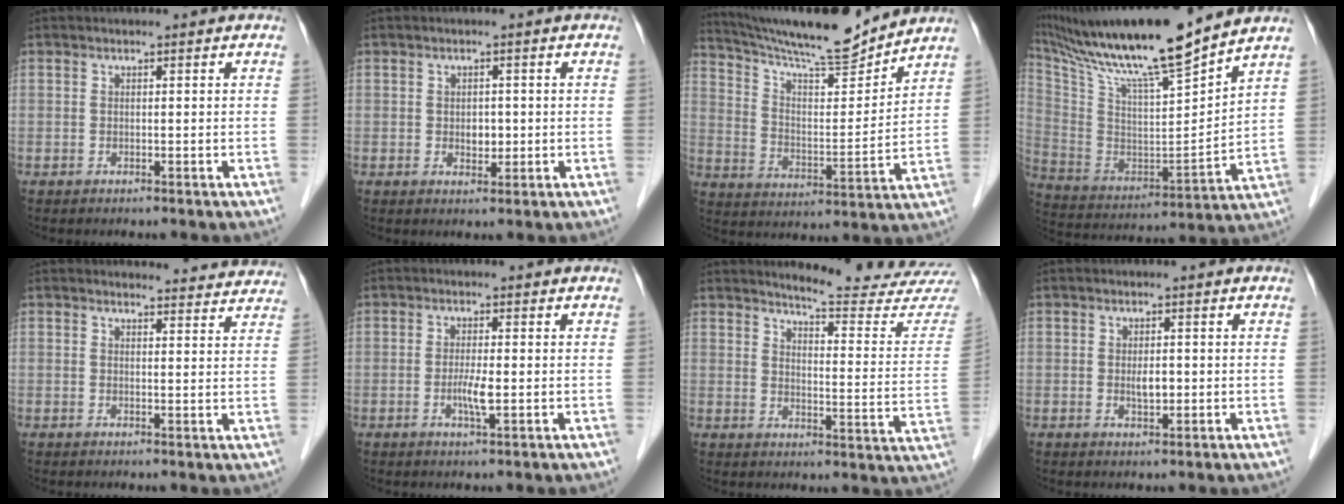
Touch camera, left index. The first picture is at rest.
{"total": 2.0, "force": [-0.3, 1.4, 1.5], "torque": [-0.023, -0.003, -0.001]}
{"total": 16.2, "force": [15.1, 0.9, 5.9], "torque": [-0.106, -0.009, 0.248]}
{"total": 21.5, "force": [17.8, 0.0, 12.0], "torque": [-0.219, -0.013, 0.314]}
{"total": 10.0, "force": [9.8, 1.8, 0.7], "torque": [0.024, -0.015, 0.085]}
{"total": 2.9, "force": [-0.8, 0.2, 2.8], "torque": [-0.058, -0.008, -0.014]}
{"total": 16.8, "force": [16.3, -0.4, 3.8], "torque": [-0.046, -0.123, 0.181]}
{"total": 2.1, "force": [-0.3, 0.8, 1.9], "torque": [-0.037, -0.004, -0.003]}